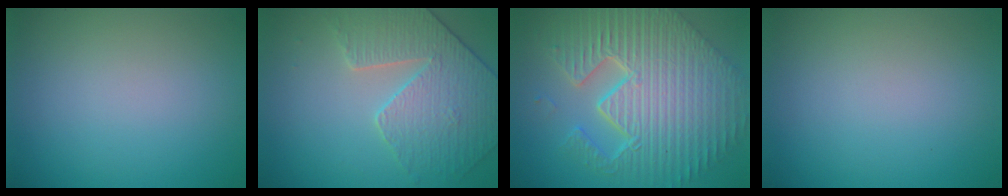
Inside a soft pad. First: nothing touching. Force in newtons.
{"total": 4.2, "press": 4.1, "slide": 0.8}
{"total": 11.9, "press": 7.9, "slide": 9.0}
{"total": 0.0}